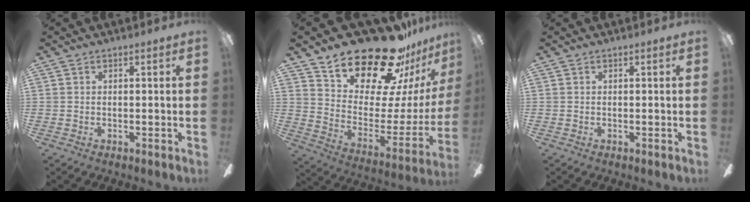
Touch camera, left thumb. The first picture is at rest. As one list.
[{"total": 24.5, "force": [20.9, 8.4, 9.8], "torque": [-0.150, -0.160, 0.370]}, {"total": 0.0}]